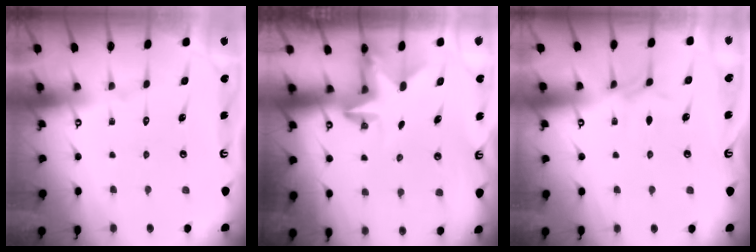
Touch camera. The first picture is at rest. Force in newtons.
{"total": 2.4, "press": 2.4, "slide": 0.4}
{"total": 3.9, "press": 3.9, "slide": 0.5}